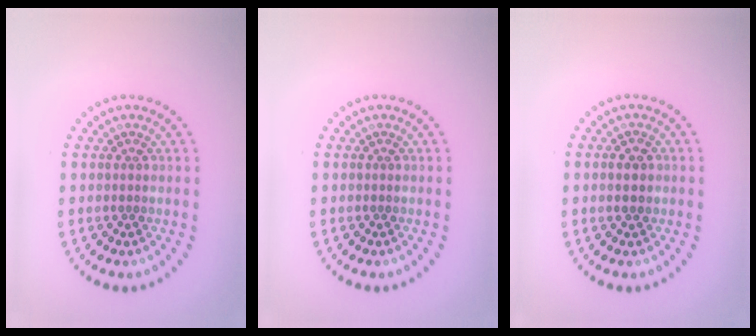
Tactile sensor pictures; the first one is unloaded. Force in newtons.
{"total": 0.0}
{"total": 2.1, "press": 2.1, "slide": 0.0}